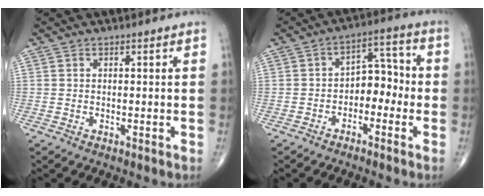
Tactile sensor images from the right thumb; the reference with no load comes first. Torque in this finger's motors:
{"motor_torque": [-0.46, -0.06, 0.27, 0.19, -0.02]}